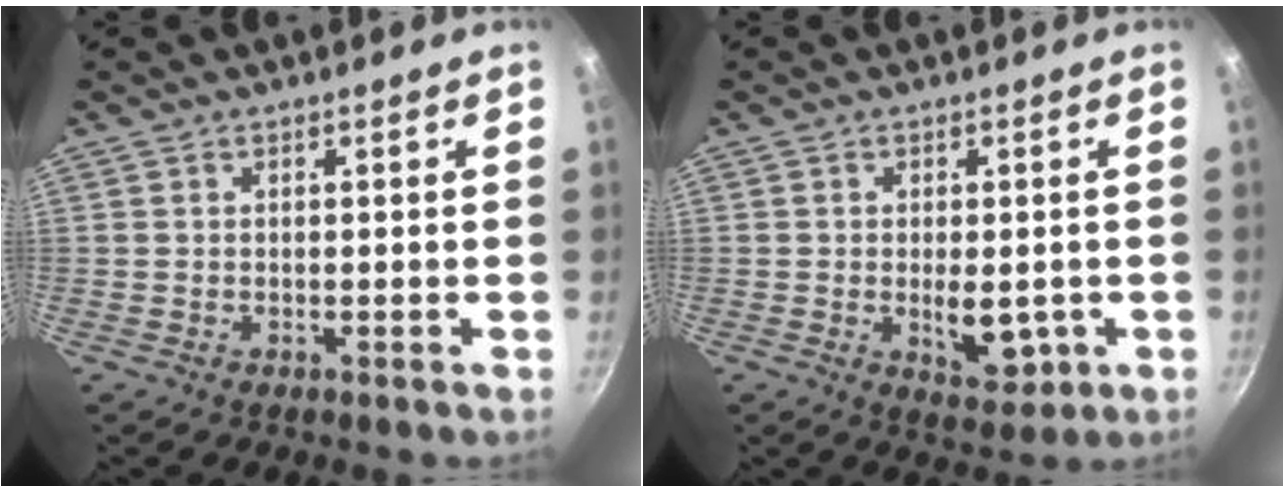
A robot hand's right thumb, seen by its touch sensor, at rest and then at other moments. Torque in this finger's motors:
{"motor_torque": [2.63, 2.38, 0.77, -0.60, 0.21]}